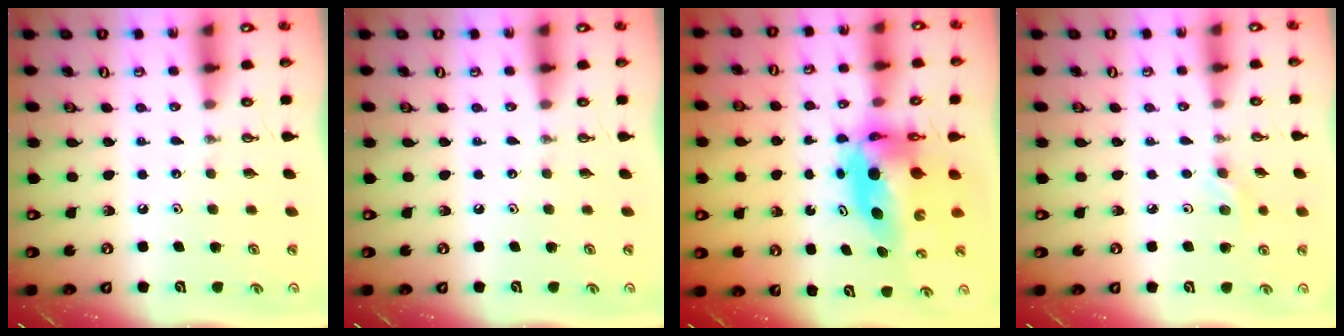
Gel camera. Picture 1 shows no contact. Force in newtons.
{"total": 0.0}
{"total": 8.3, "press": 8.3, "slide": 0.7}
{"total": 3.4, "press": 3.3, "slide": 0.8}